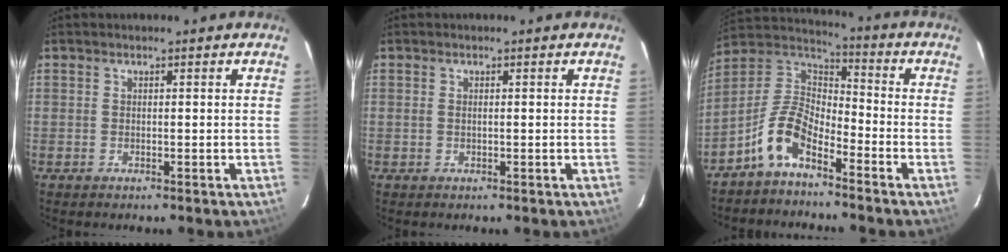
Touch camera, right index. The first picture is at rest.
{"total": 0.5, "force": [0.0, 0.1, 0.5], "torque": [-0.013, 0.001, 0.000]}
{"total": 10.0, "force": [-6.1, 4.4, 6.6], "torque": [-0.144, 0.024, -0.129]}